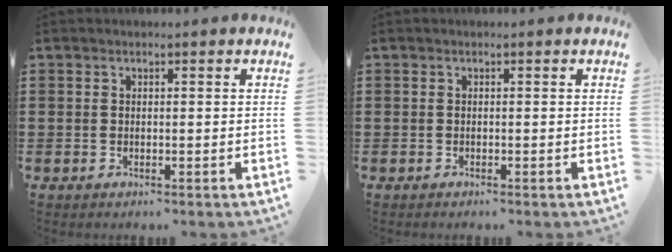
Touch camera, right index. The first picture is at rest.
{"total": 0.0}